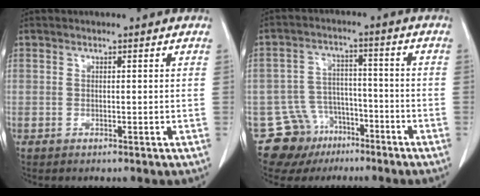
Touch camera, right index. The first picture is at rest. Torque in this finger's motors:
{"motor_torque": [-0.54, -0.02, -1.05, -0.21]}